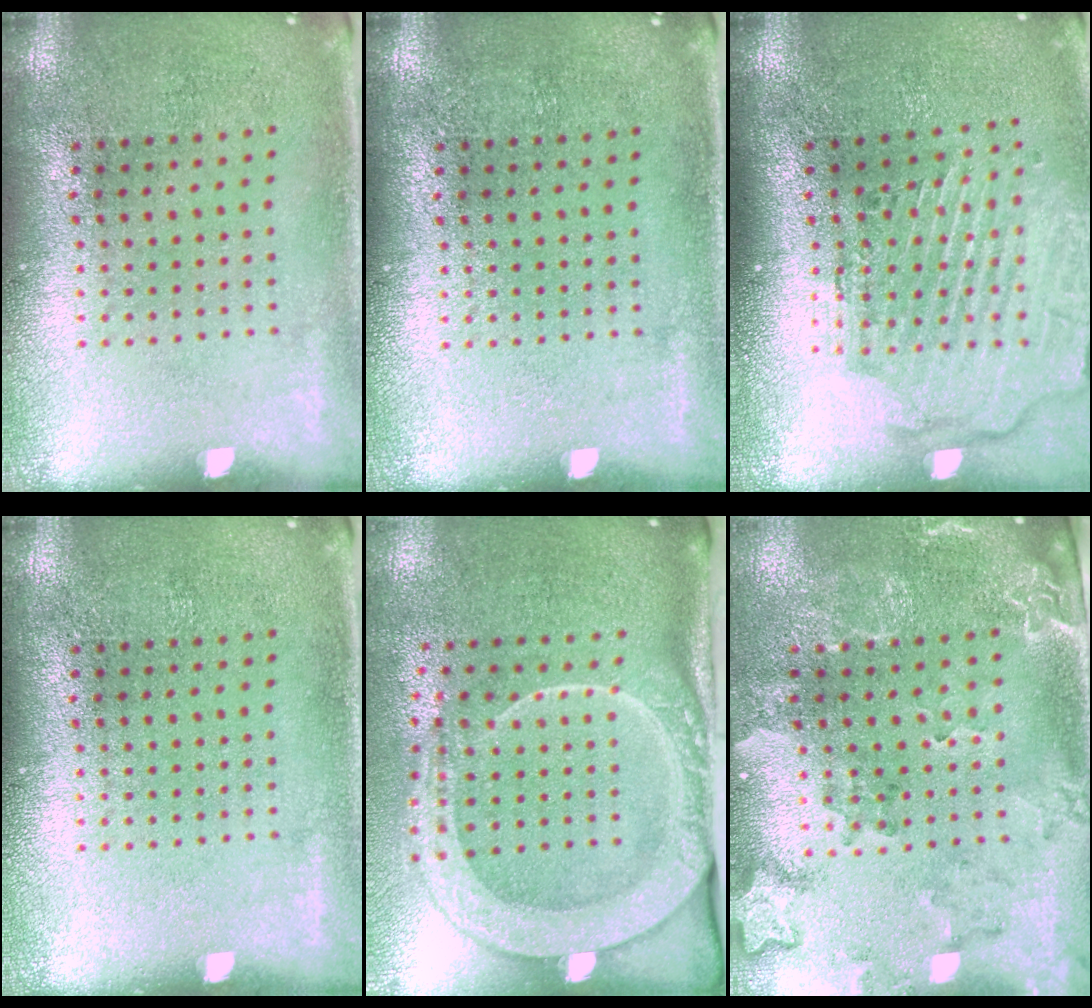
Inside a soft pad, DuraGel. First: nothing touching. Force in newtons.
{"total": 0.0}
{"total": 2.7, "press": 2.2, "slide": 1.5}
{"total": 0.0}
{"total": 2.7, "press": 2.1, "slide": 1.6}
{"total": 2.0, "press": 1.9, "slide": 0.7}